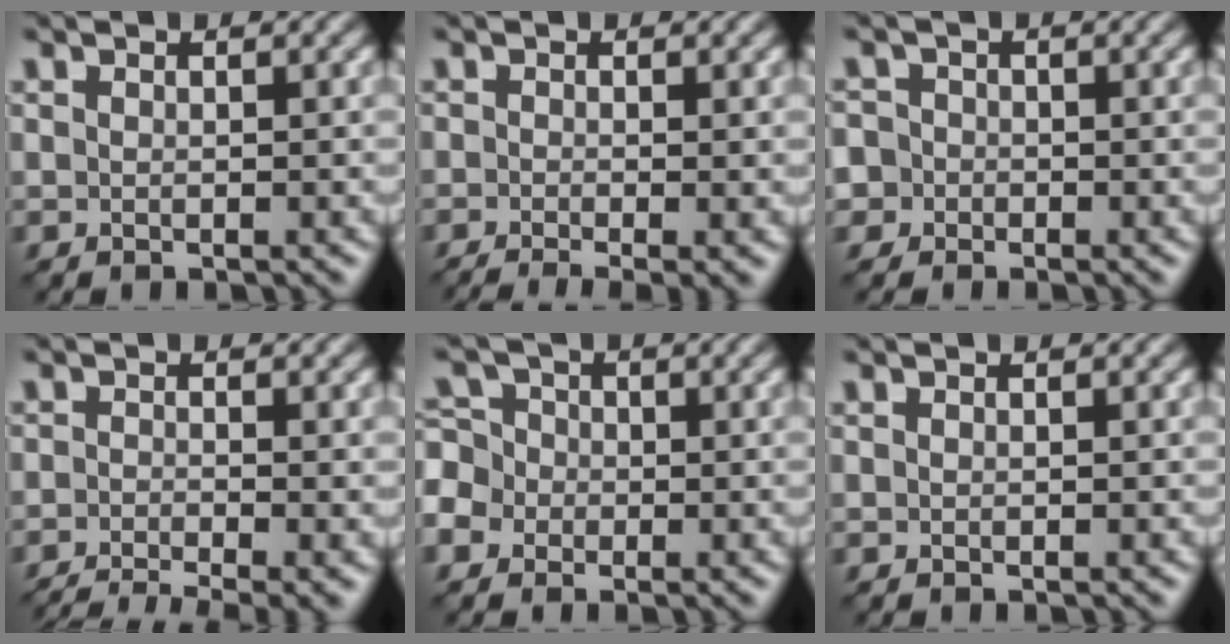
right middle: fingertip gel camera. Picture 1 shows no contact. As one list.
[{"total": 3.6, "force": [-1.8, 0.9, 3.0], "torque": [-0.042, -0.011, -0.030]}, {"total": 3.2, "force": [-1.0, 3.0, 0.5], "torque": [0.011, 0.013, -0.046]}, {"total": 5.3, "force": [-3.8, 1.0, 3.5], "torque": [-0.052, -0.011, -0.071]}, {"total": 5.2, "force": [-1.8, 4.6, 1.9], "torque": [-0.047, 0.019, -0.051]}, {"total": 0.0}]